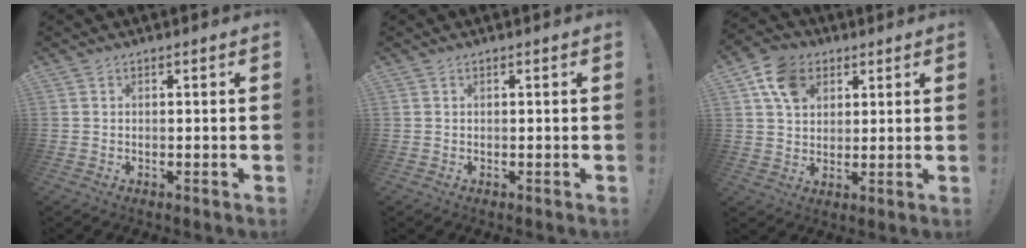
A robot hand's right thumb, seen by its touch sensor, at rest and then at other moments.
{"total": 0.0}
{"total": 10.9, "force": [4.9, 8.2, 5.2], "torque": [-0.081, -0.012, 0.095]}